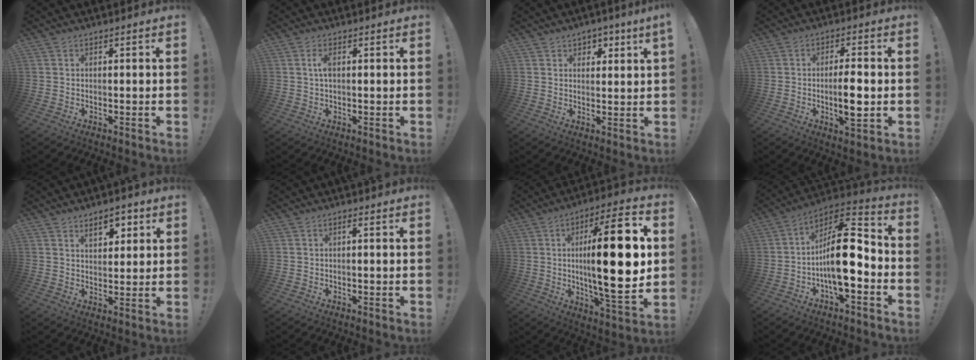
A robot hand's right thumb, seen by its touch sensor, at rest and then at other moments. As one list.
[{"total": 2.8, "force": [0.4, 1.2, 2.4], "torque": [-0.034, -0.001, 0.002]}, {"total": 2.3, "force": [1.7, 1.1, 1.2], "torque": [-0.017, -0.004, 0.028]}, {"total": 8.3, "force": [-1.5, 2.2, 7.9], "torque": [-0.130, -0.001, -0.029]}, {"total": 7.1, "force": [4.0, 3.7, 4.6], "torque": [-0.055, -0.014, 0.067]}, {"total": 0.8, "force": [-0.2, 0.0, 0.8], "torque": [-0.017, 0.003, -0.004]}, {"total": 25.9, "force": [1.9, 6.8, 25.0], "torque": [-0.402, -0.015, 0.020]}, {"total": 18.8, "force": [-3.2, 7.3, 17.0], "torque": [-0.292, 0.023, -0.049]}]